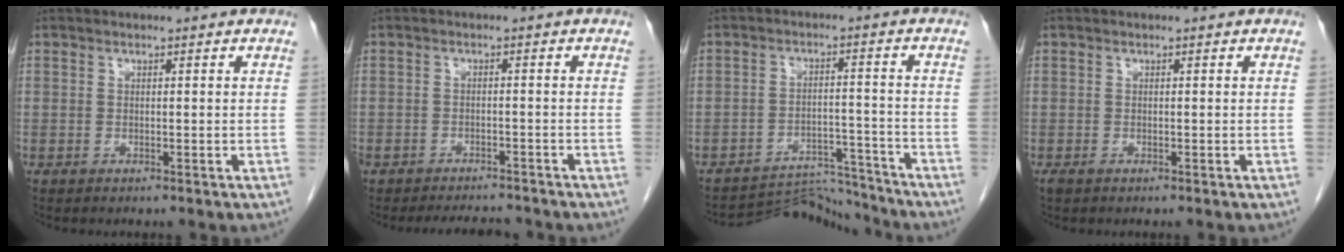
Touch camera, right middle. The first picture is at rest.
{"total": 6.3, "force": [-5.8, 1.8, 1.7], "torque": [-0.022, -0.001, -0.079]}
{"total": 8.4, "force": [-8.3, 0.6, -1.3], "torque": [0.021, 0.017, -0.130]}
{"total": 0.7, "force": [-0.5, 0.3, 0.4], "torque": [-0.014, -0.002, -0.005]}